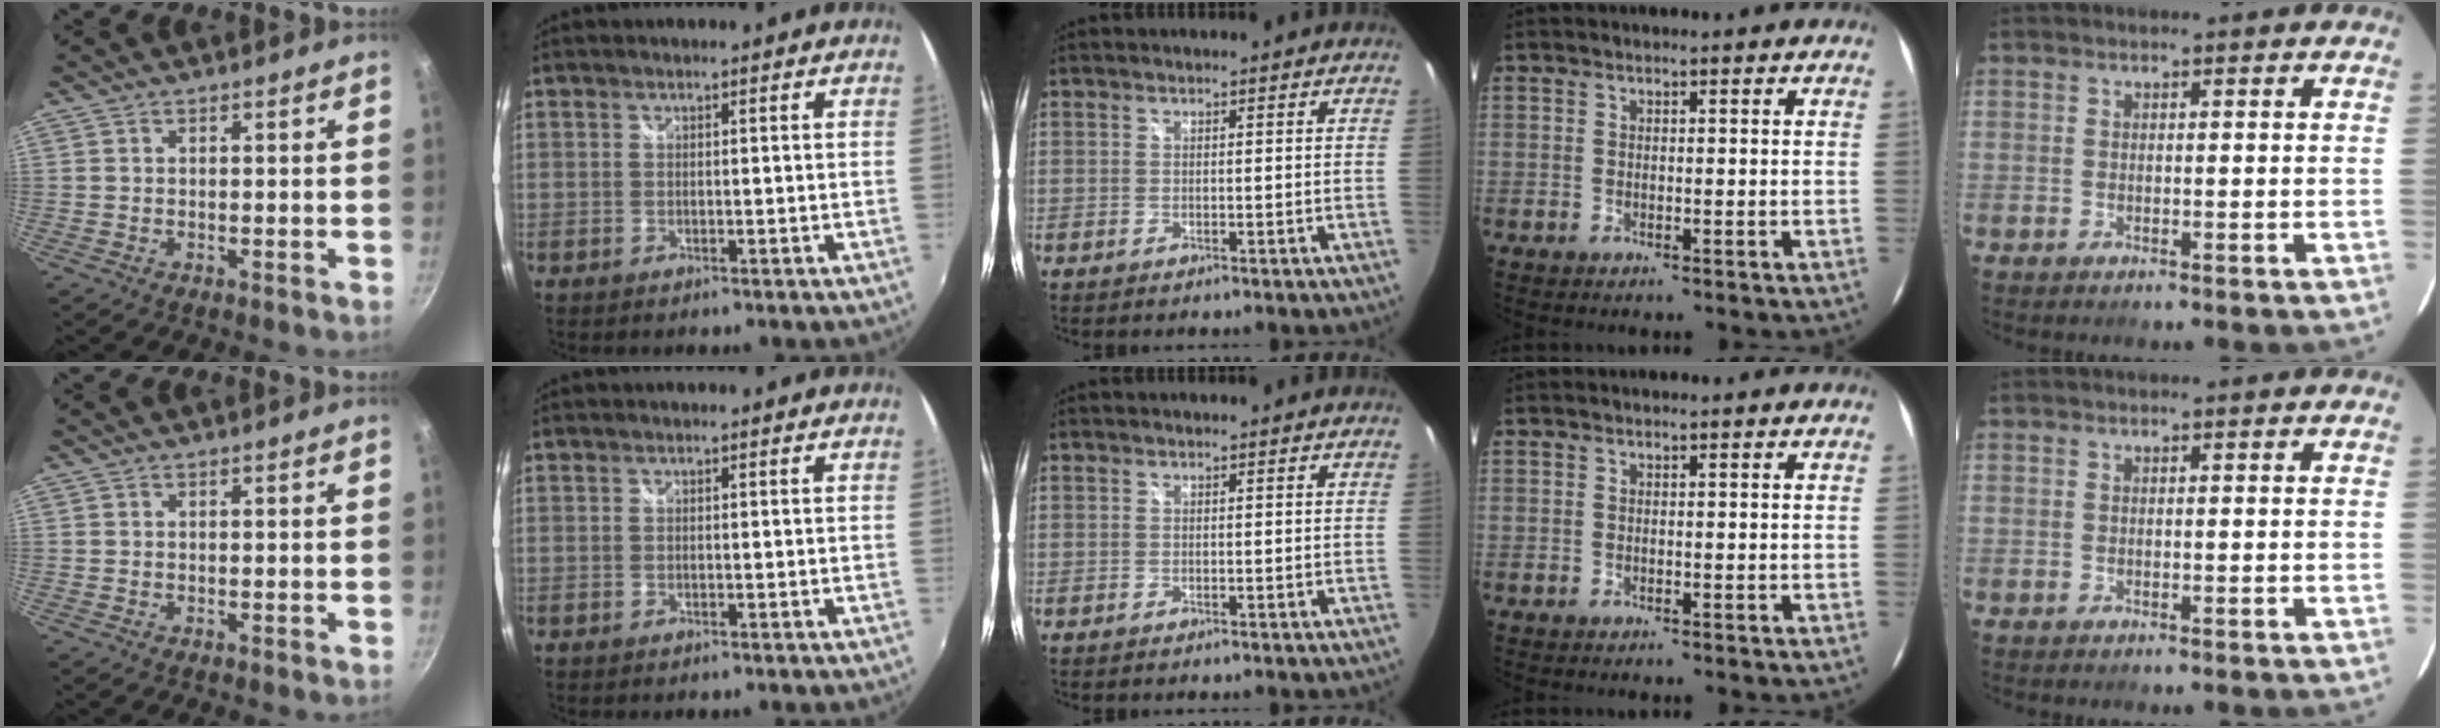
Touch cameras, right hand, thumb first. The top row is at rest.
{}